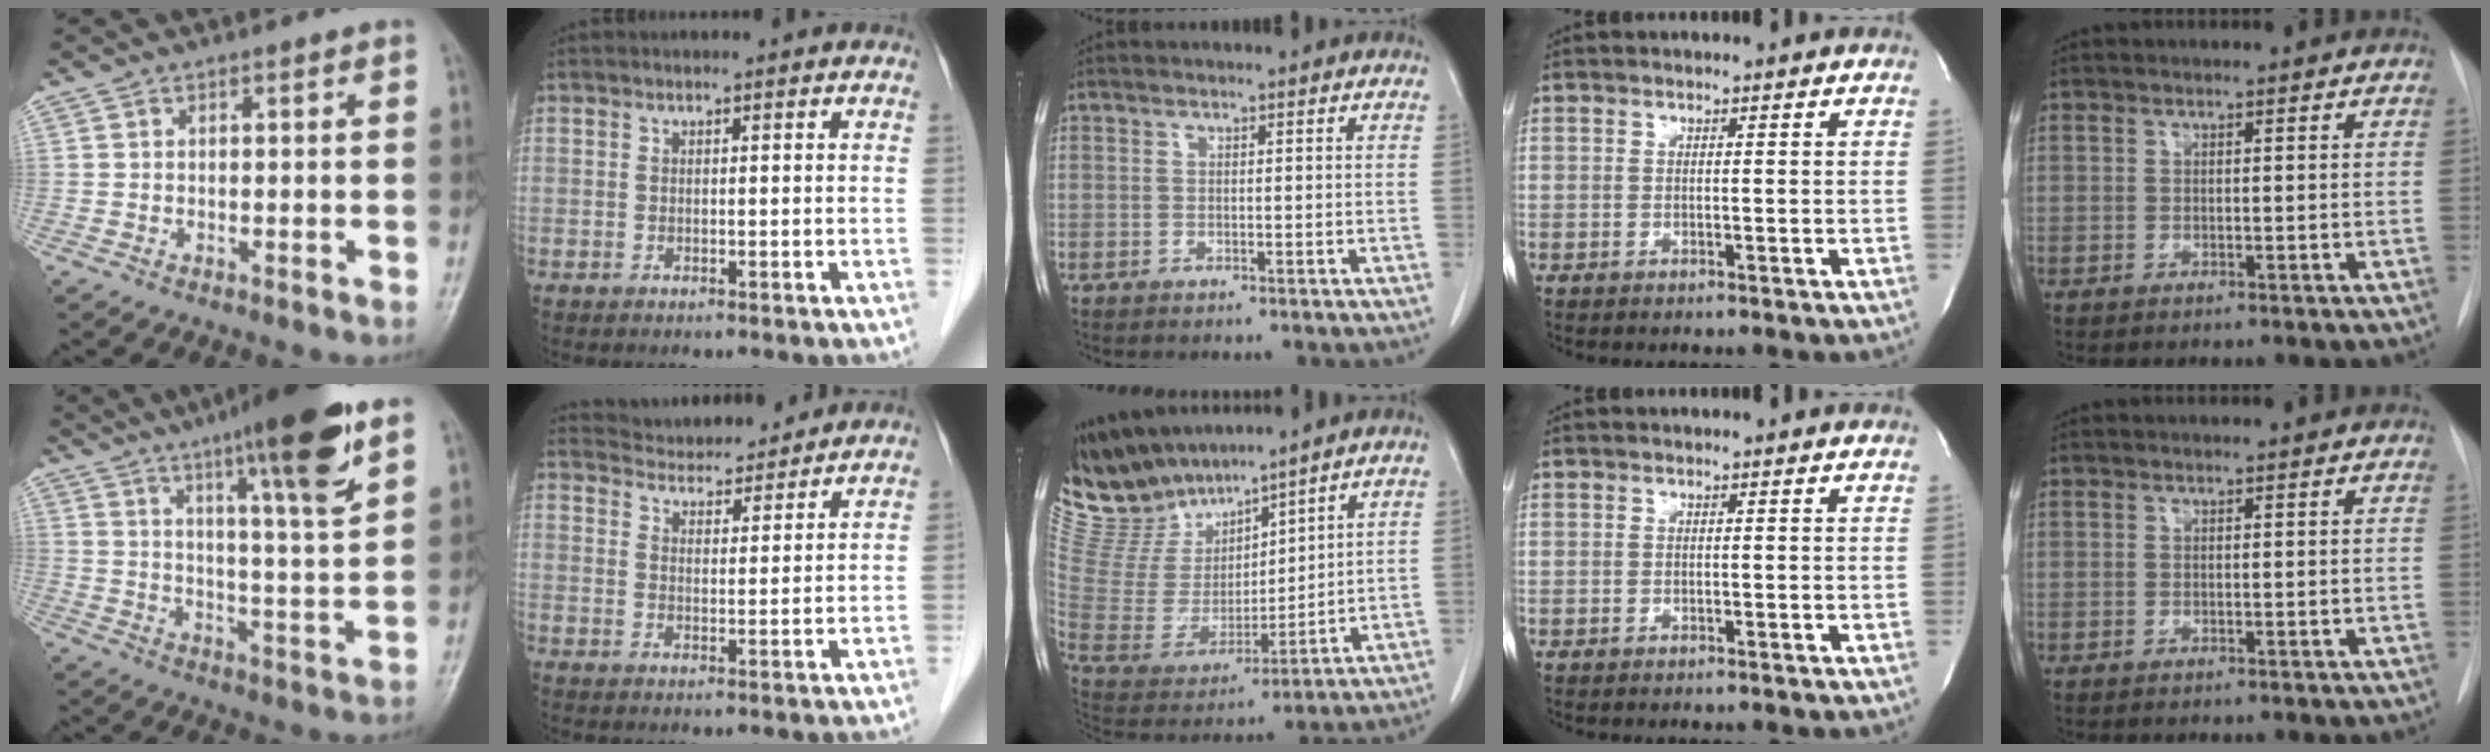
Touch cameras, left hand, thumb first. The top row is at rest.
{"thumb": {"total": 17.6, "force": [10.4, 2.1, 14.0], "torque": [-0.200, -0.049, 0.158]}, "index": {"total": 10.3, "force": [9.9, 1.7, 2.0], "torque": [-0.036, 0.014, 0.150]}, "middle": {"total": 13.8, "force": [13.0, 3.4, 3.2], "torque": [-0.090, 0.008, 0.275]}}